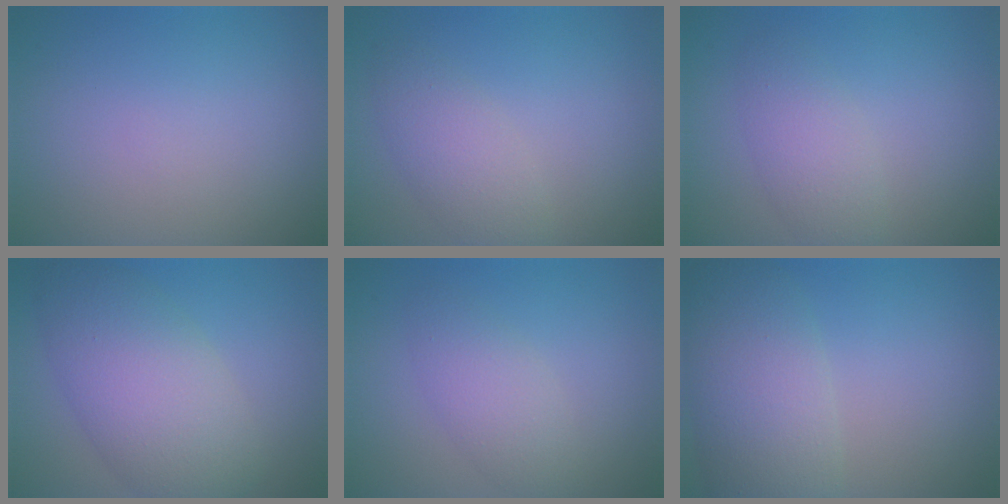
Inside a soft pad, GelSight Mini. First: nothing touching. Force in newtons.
{"total": 3.1, "press": 3.1, "slide": 0.1}
{"total": 2.9, "press": 2.9, "slide": 0.2}
{"total": 7.9, "press": 7.9, "slide": 0.1}
{"total": 2.9, "press": 2.9, "slide": 0.1}
{"total": 7.1, "press": 7.0, "slide": 0.4}